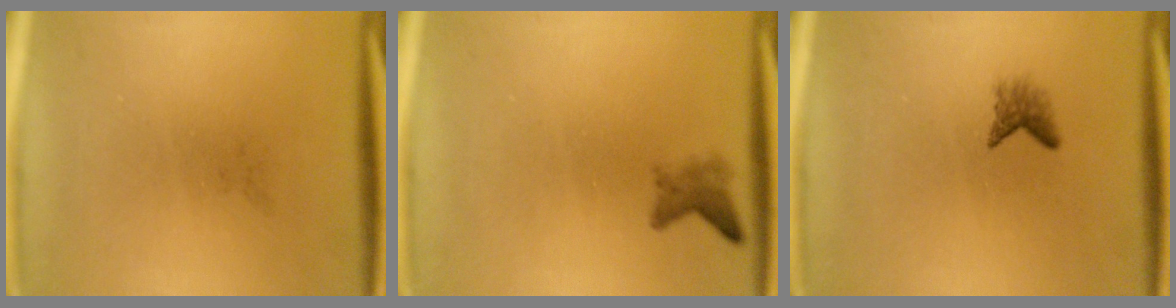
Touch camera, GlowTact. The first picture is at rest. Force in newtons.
{"total": 1.7}
{"total": 1.6}